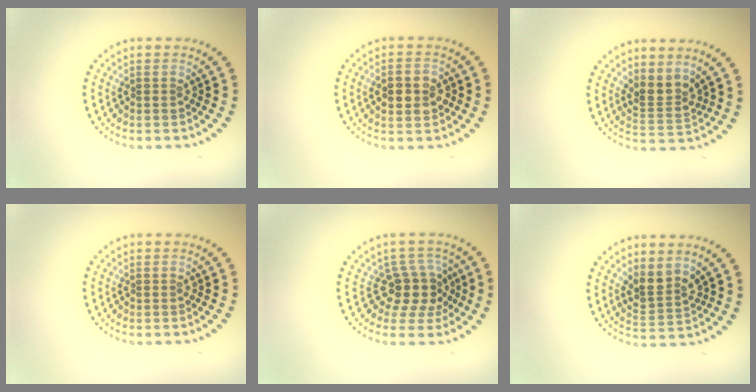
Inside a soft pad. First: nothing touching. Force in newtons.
{"total": 3.6, "press": 3.6, "slide": 0.1}
{"total": 2.6, "press": 1.9, "slide": 1.8}
{"total": 0.0}
{"total": 3.3, "press": 2.6, "slide": 2.1}
{"total": 2.9, "press": 2.4, "slide": 1.6}